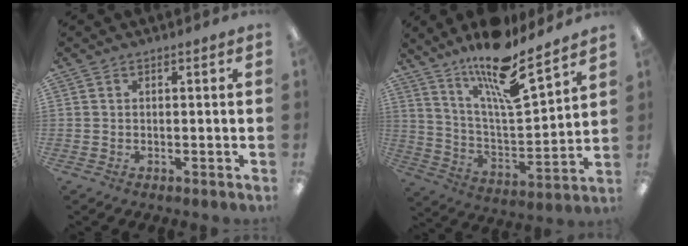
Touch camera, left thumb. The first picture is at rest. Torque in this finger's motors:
{"motor_torque": [0.69, 0.33, 1.52, -1.25, 0.37]}